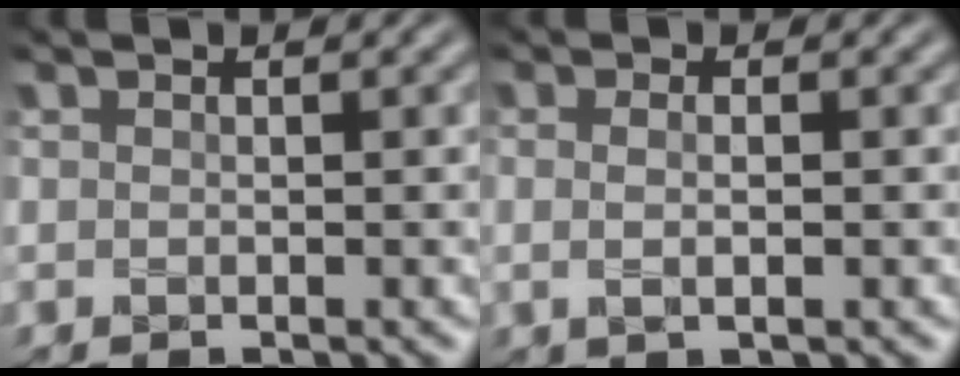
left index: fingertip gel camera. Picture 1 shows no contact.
{"total": 1.7, "force": [0.0, 0.6, 1.6], "torque": [-0.026, -0.004, -0.004]}